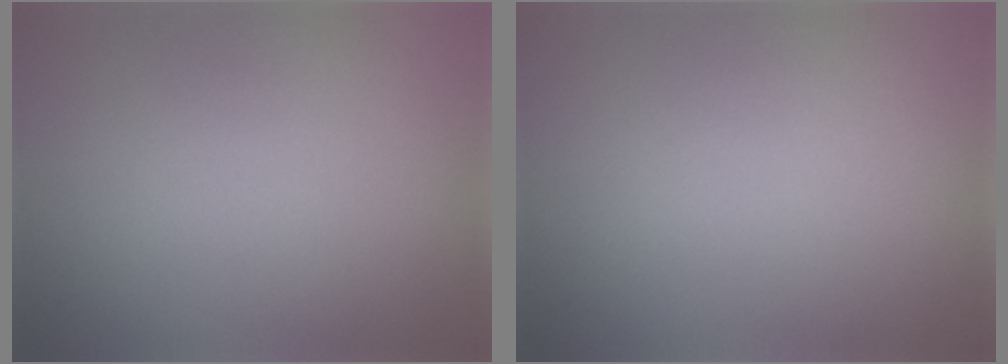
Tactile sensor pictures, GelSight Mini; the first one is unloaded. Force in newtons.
{"total": 0.0}